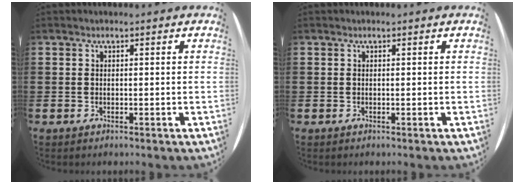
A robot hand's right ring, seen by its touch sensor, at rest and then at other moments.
{"total": 0.0}